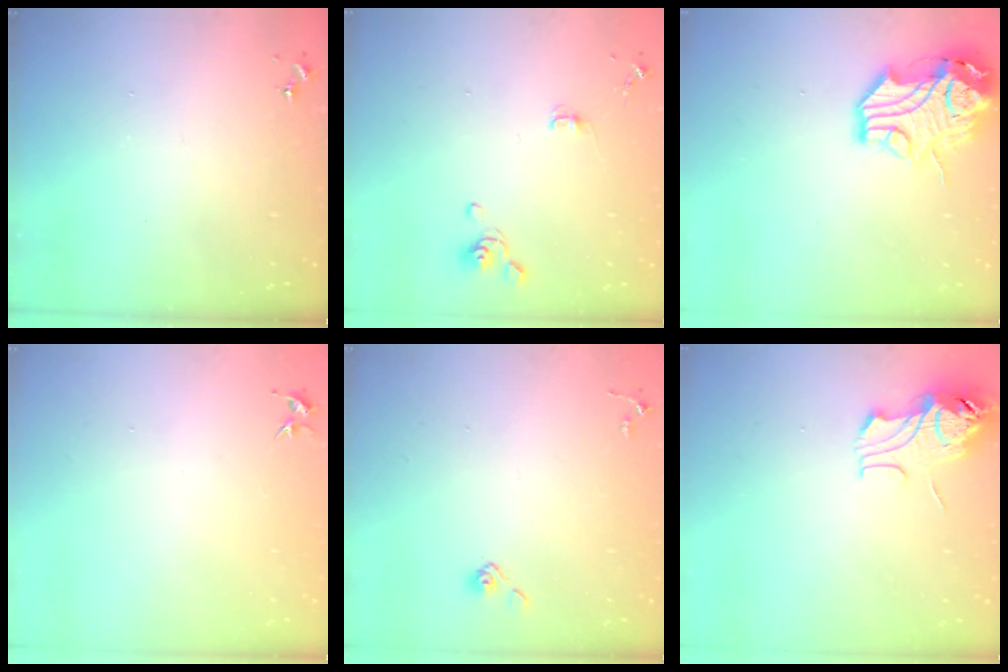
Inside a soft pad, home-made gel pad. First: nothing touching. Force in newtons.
{"total": 4.1, "press": 3.9, "slide": 1.4}
{"total": 15.4, "press": 15.3, "slide": 2.0}
{"total": 3.4, "press": 3.4, "slide": 0.4}
{"total": 4.0, "press": 4.0, "slide": 0.4}
{"total": 10.2, "press": 10.2, "slide": 1.2}